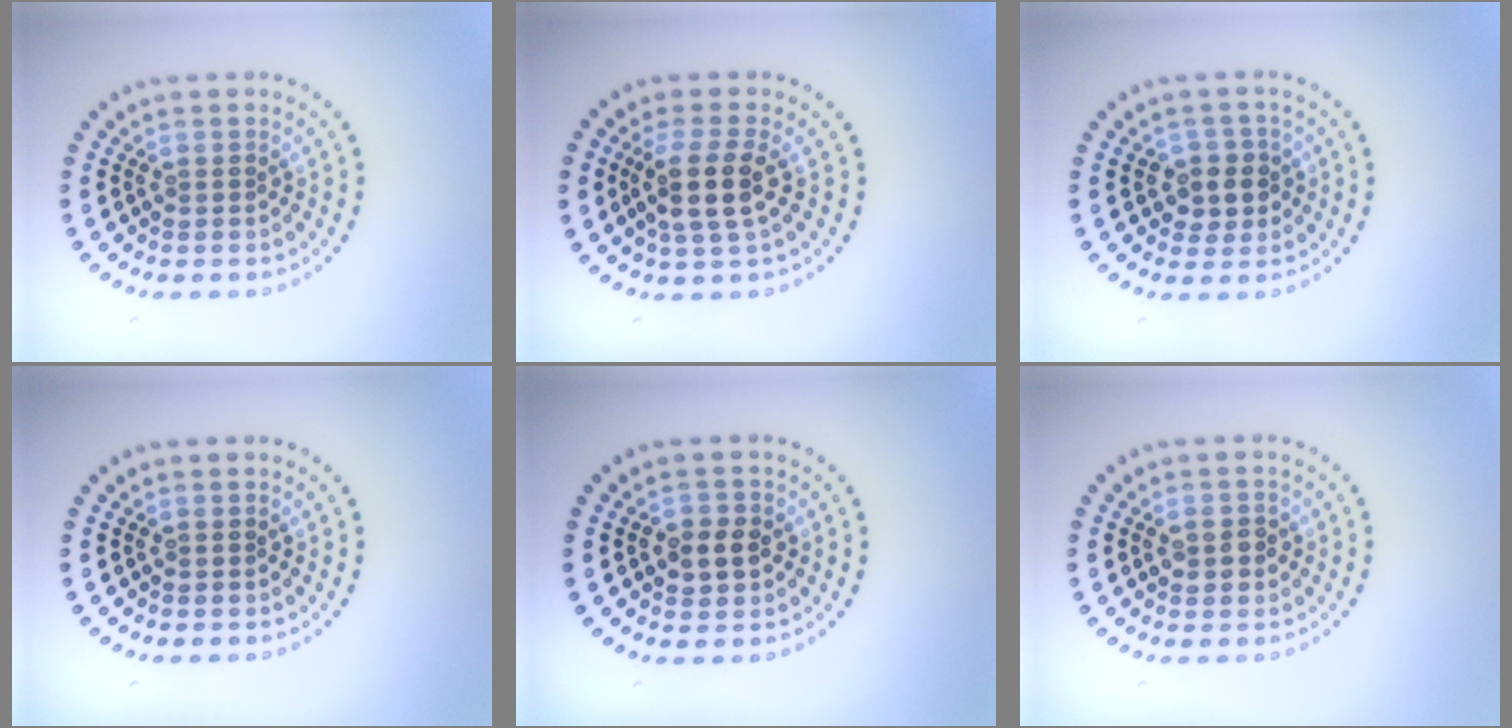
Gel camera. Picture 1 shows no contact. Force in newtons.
{"total": 3.4, "press": 2.9, "slide": 1.6}
{"total": 2.7, "press": 2.5, "slide": 0.9}
{"total": 0.0}
{"total": 2.4, "press": 2.4, "slide": 0.4}
{"total": 1.8, "press": 1.8, "slide": 0.1}